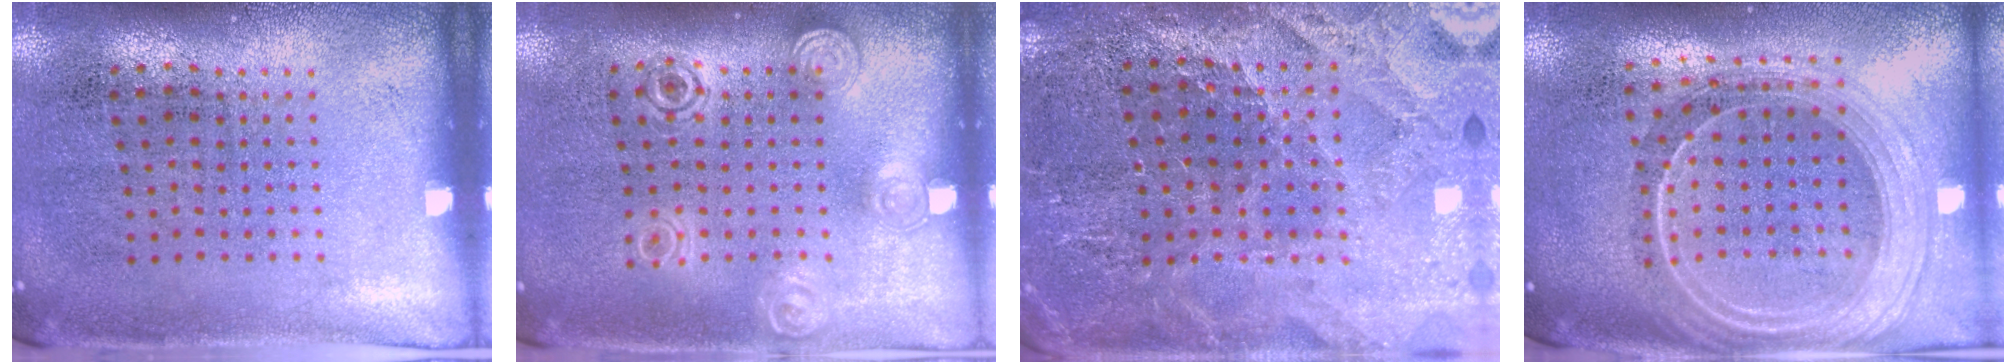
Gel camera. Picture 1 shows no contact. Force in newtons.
{"total": 1.4, "press": 1.3, "slide": 0.6}
{"total": 3.0, "press": 2.9, "slide": 0.4}
{"total": 2.3, "press": 1.9, "slide": 1.3}